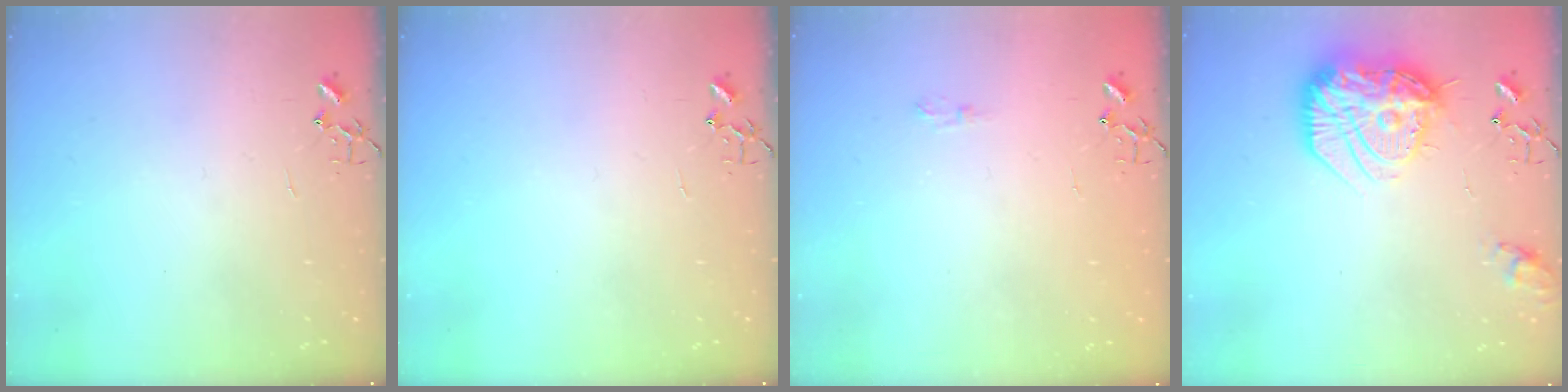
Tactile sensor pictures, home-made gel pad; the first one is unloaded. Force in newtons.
{"total": 0.0}
{"total": 5.0, "press": 5.0, "slide": 0.5}
{"total": 21.1, "press": 21.0, "slide": 2.1}